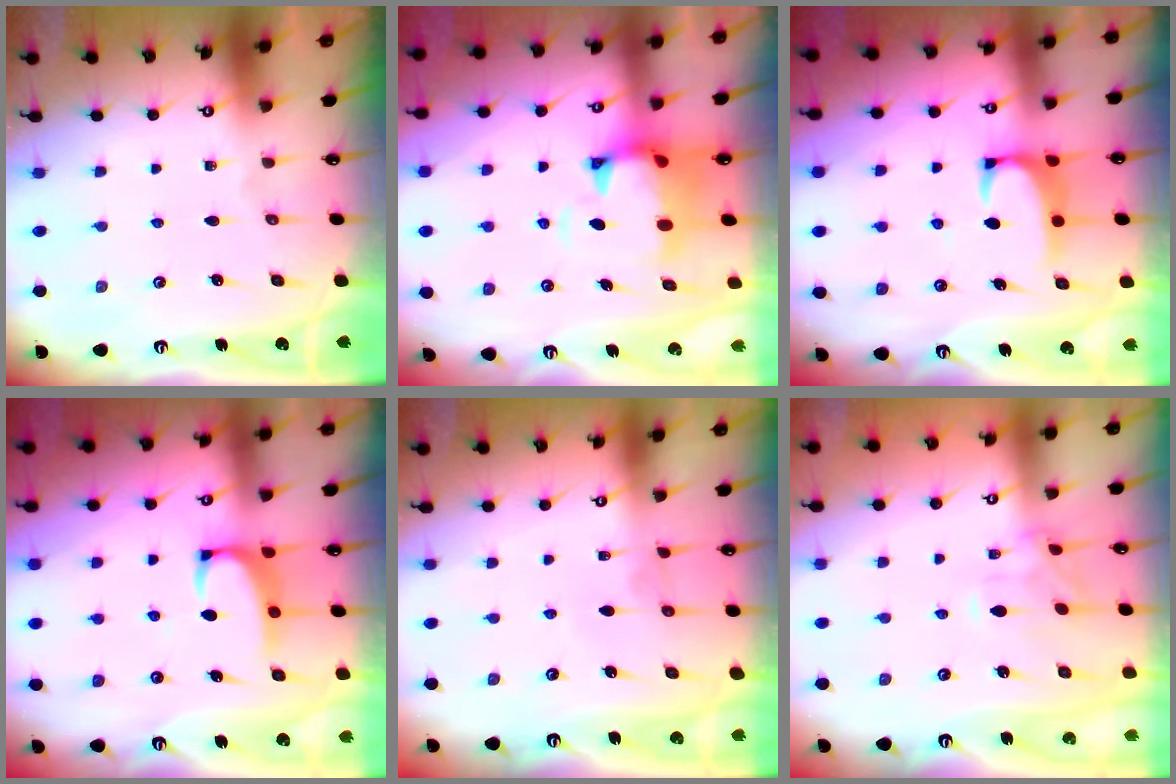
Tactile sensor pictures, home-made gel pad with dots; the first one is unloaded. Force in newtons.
{"total": 2.7, "press": 2.3, "slide": 1.4}
{"total": 2.0, "press": 1.9, "slide": 0.6}
{"total": 2.6, "press": 2.5, "slide": 0.8}
{"total": 0.9, "press": 0.8, "slide": 0.3}
{"total": 0.0}